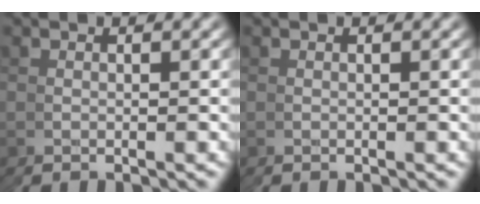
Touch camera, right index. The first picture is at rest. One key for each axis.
{"total": 0.0}